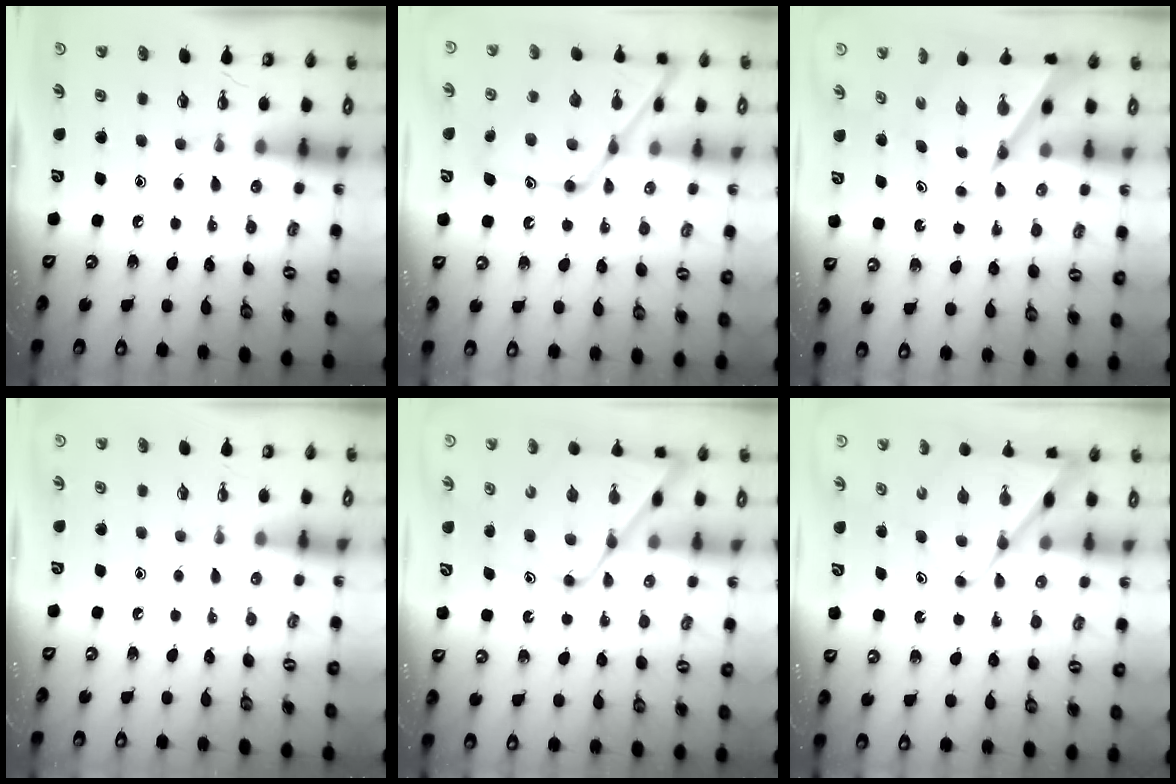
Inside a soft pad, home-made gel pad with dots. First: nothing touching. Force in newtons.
{"total": 18.9, "press": 18.8, "slide": 1.7}
{"total": 8.7, "press": 8.7, "slide": 0.7}
{"total": 0.0}
{"total": 13.9, "press": 13.9, "slide": 1.1}
{"total": 9.4, "press": 9.4, "slide": 0.7}